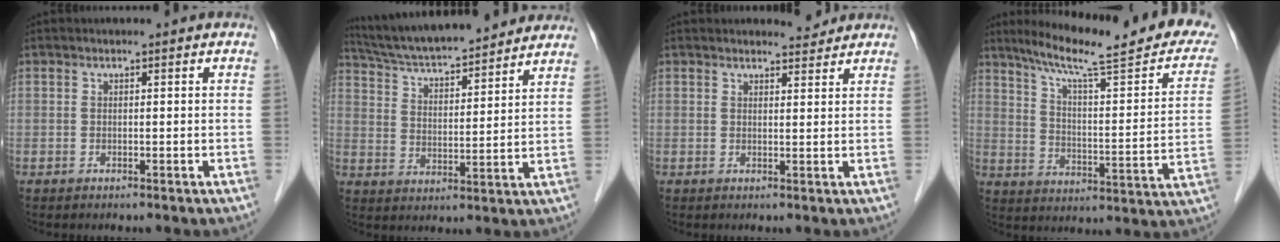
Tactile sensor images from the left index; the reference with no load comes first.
{"total": 19.8, "force": [17.8, 2.8, 8.2], "torque": [-0.137, 0.031, 0.272]}
{"total": 2.5, "force": [2.4, 0.4, 0.0], "torque": [-0.004, -0.005, 0.032]}
{"total": 24.7, "force": [19.9, 2.6, 14.4], "torque": [-0.209, -0.025, 0.266]}